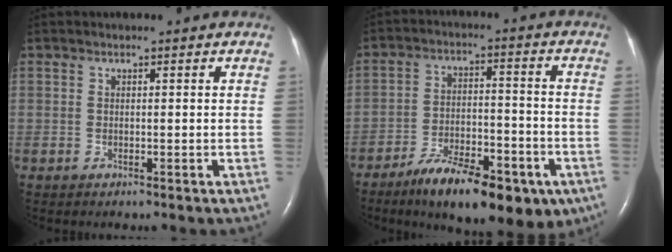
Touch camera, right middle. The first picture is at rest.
{"total": 15.4, "force": [-9.7, 5.5, 10.6], "torque": [-0.141, 0.004, -0.147]}